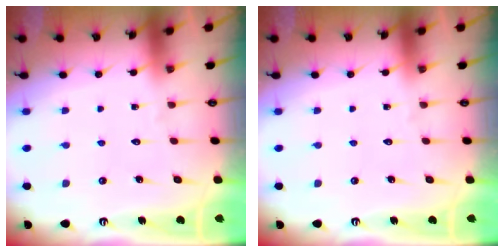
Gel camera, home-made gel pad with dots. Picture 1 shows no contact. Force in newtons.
{"total": 0.0}